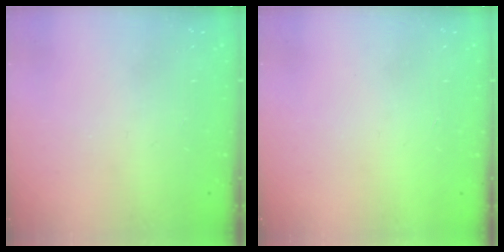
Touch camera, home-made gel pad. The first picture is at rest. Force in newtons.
{"total": 1.5, "press": 1.5, "slide": 0.1}